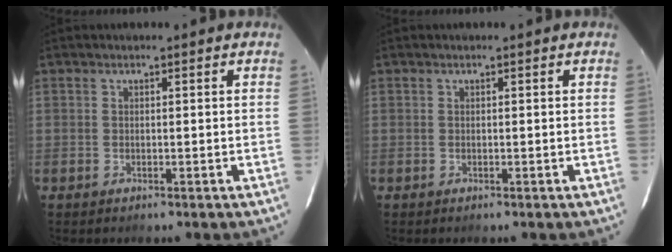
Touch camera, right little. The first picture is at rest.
{"total": 0.0}